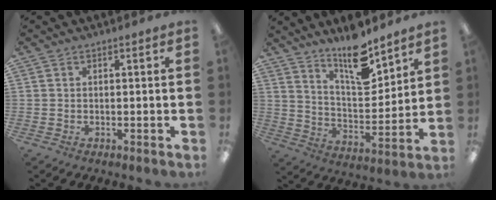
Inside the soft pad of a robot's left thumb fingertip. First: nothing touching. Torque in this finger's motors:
{"motor_torque": [0.15, 0.13, -0.09, -0.40, 0.14]}